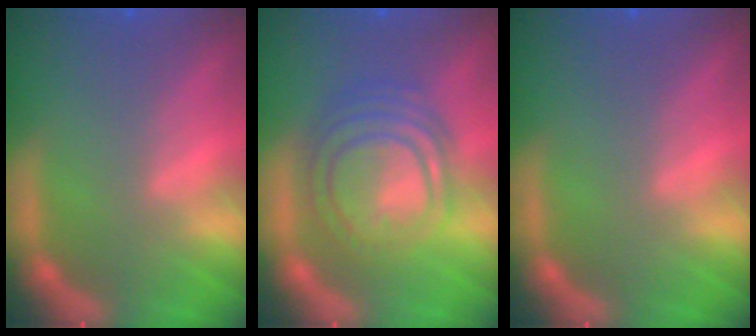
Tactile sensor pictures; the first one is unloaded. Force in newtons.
{"total": 9.0}
{"total": 0.0}